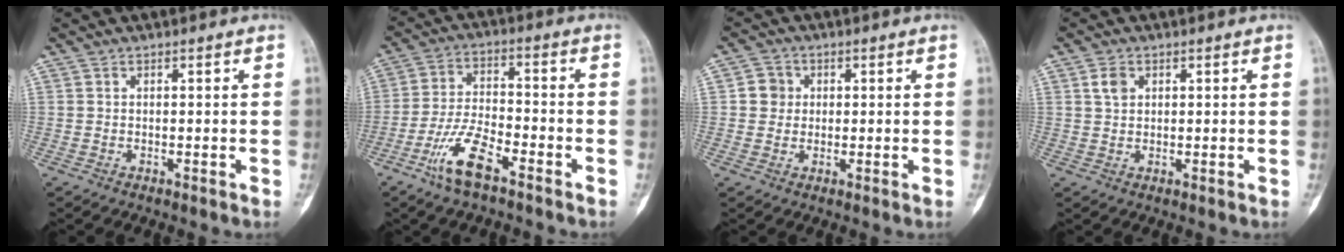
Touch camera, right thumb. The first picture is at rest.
{"total": 9.5, "force": [-5.8, 3.1, 6.8], "torque": [-0.142, 0.027, -0.112]}
{"total": 3.7, "force": [0.5, 3.5, 0.9], "torque": [0.007, 0.005, 0.004]}
{"total": 2.7, "force": [1.0, 1.9, 1.5], "torque": [-0.021, 0.001, 0.021]}